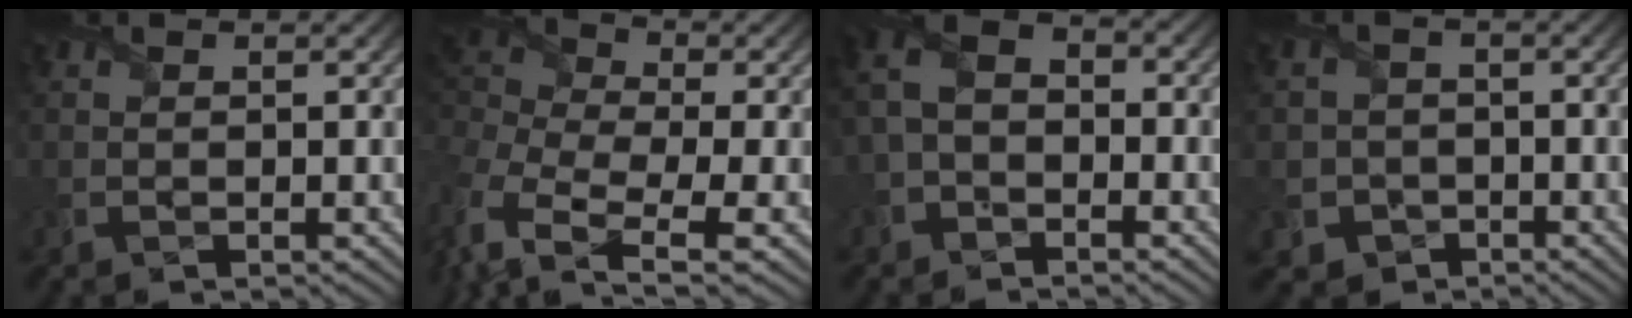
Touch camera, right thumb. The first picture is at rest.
{"total": 10.9, "force": [-1.2, 6.1, 9.0], "torque": [-0.257, -0.006, -0.010]}
{"total": 6.6, "force": [-1.9, 5.0, 3.9], "torque": [-0.105, 0.005, -0.046]}
{"total": 4.9, "force": [-1.6, 4.6, 0.4], "torque": [-0.023, -0.005, -0.057]}